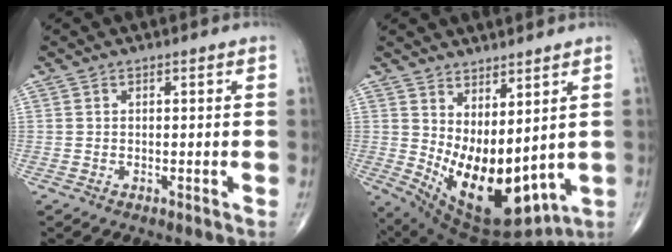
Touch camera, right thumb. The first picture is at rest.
{"total": 17.2, "force": [0.9, 8.5, 15.0], "torque": [-0.242, -0.042, 0.054]}